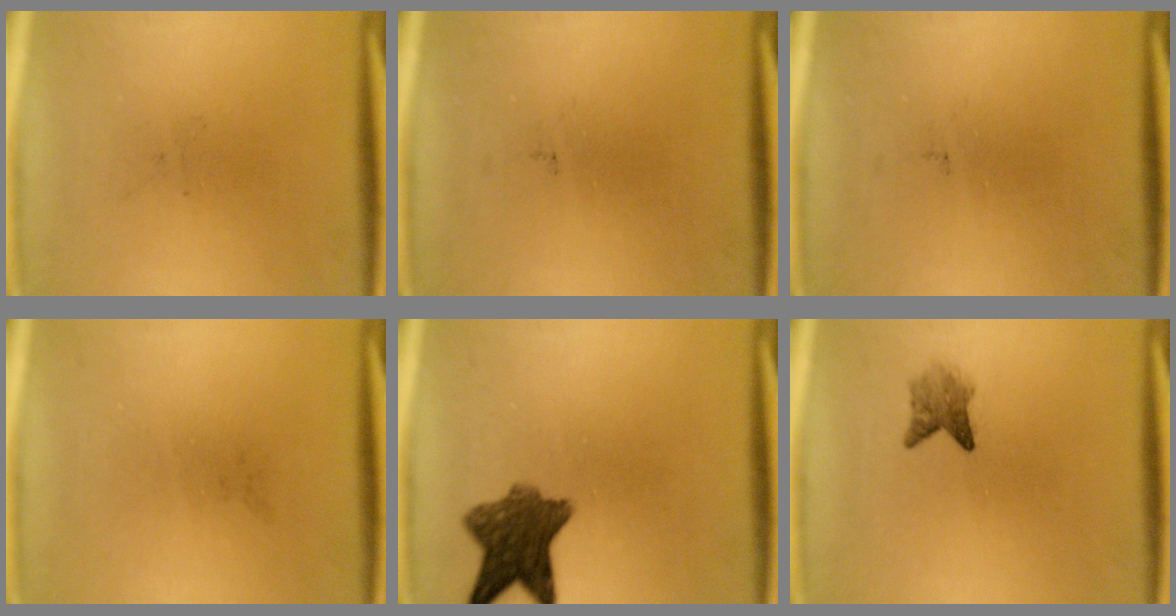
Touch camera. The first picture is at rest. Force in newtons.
{"total": 0.0}
{"total": 0.0}
{"total": 0.0}
{"total": 8.6}
{"total": 2.6}